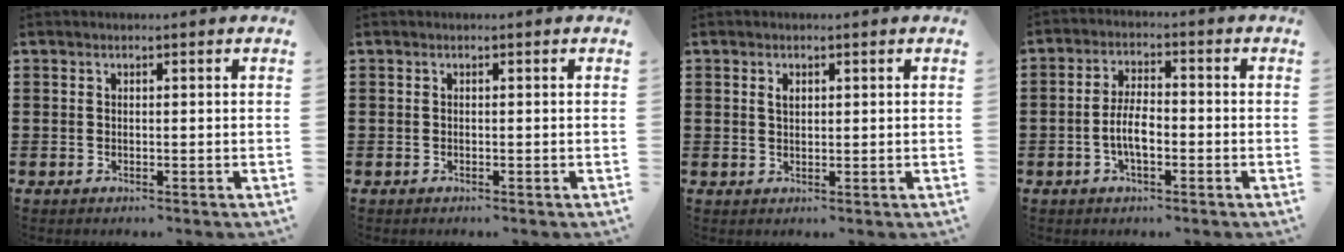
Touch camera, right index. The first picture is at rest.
{"total": 0.0}
{"total": 1.3, "force": [0.5, 0.7, 1.0], "torque": [-0.021, 0.004, 0.009]}
{"total": 5.0, "force": [-1.4, 1.9, 4.4], "torque": [-0.100, -0.002, -0.030]}